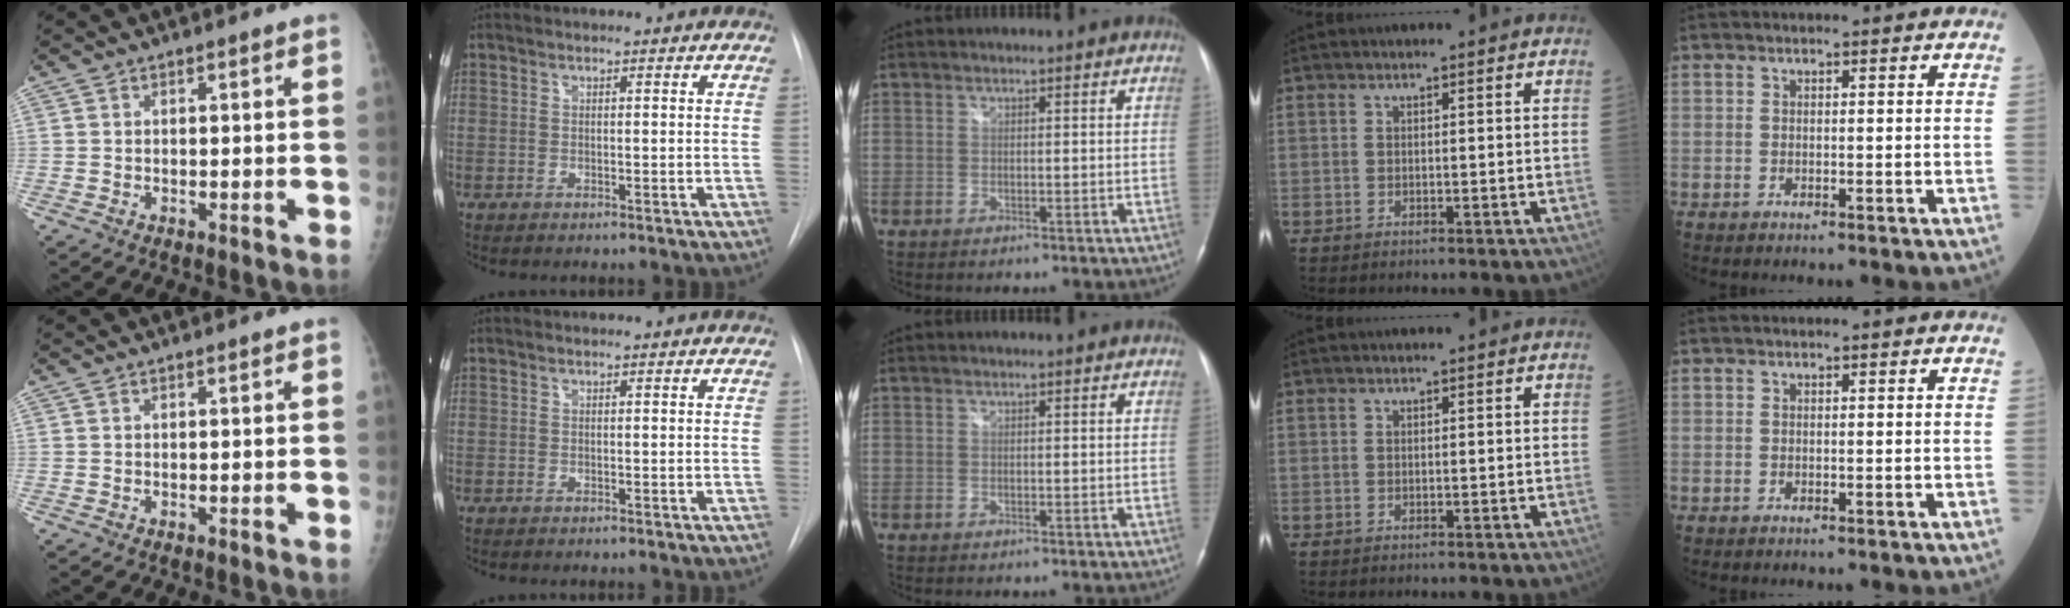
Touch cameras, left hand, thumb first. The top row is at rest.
{}